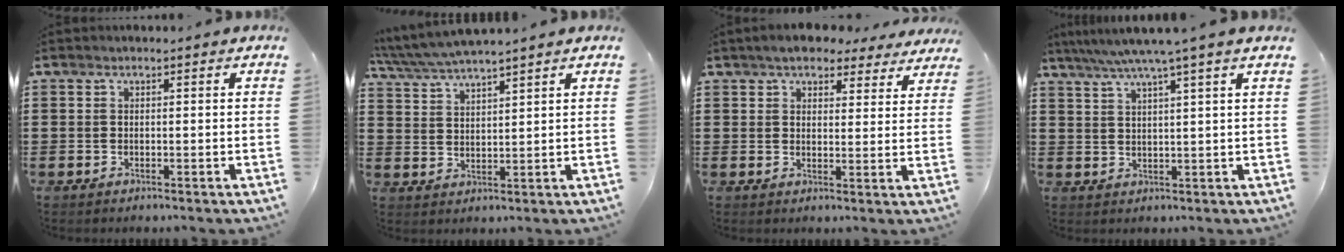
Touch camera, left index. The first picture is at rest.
{"total": 4.6, "force": [4.3, -0.2, 1.5], "torque": [-0.044, -0.019, 0.076]}
{"total": 5.0, "force": [4.6, 1.3, 1.5], "torque": [-0.038, -0.009, 0.083]}
{"total": 5.3, "force": [4.0, -1.1, 3.3], "torque": [-0.075, -0.014, 0.066]}